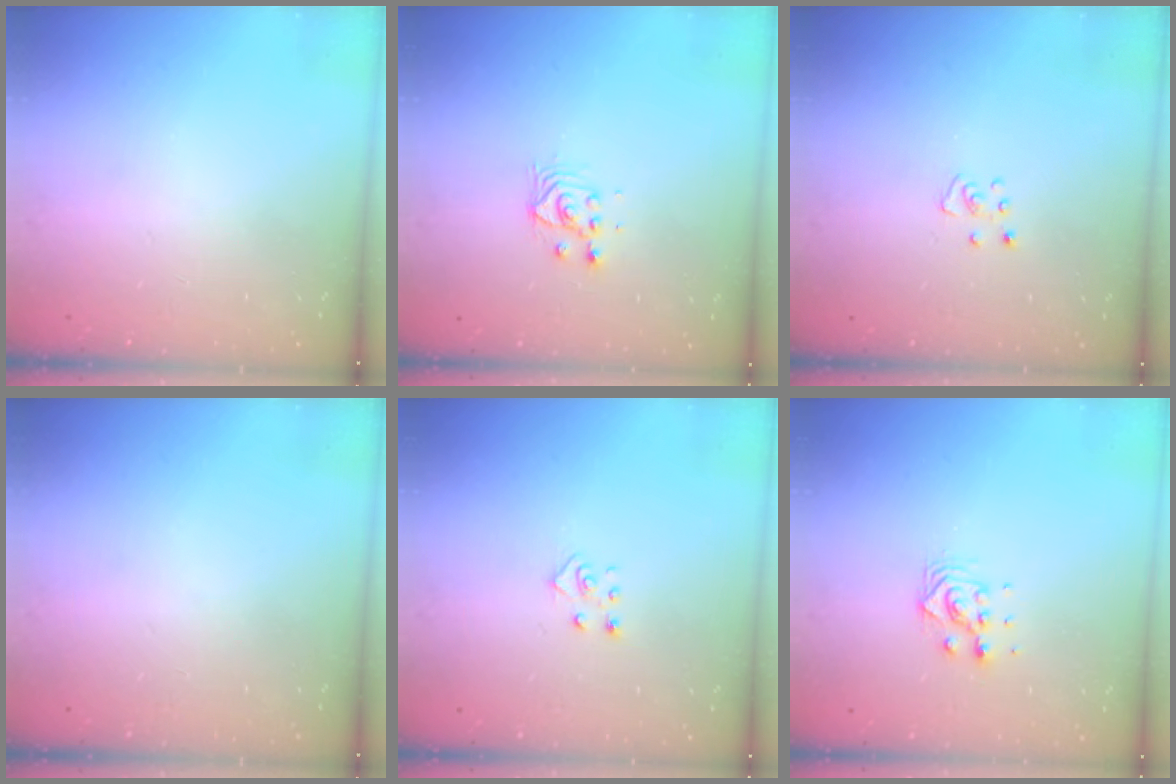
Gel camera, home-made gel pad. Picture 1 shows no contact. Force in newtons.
{"total": 3.8, "press": 3.8, "slide": 0.2}
{"total": 3.8, "press": 3.8, "slide": 0.3}
{"total": 0.0}
{"total": 4.5, "press": 4.5, "slide": 0.4}
{"total": 6.9, "press": 6.9, "slide": 0.4}